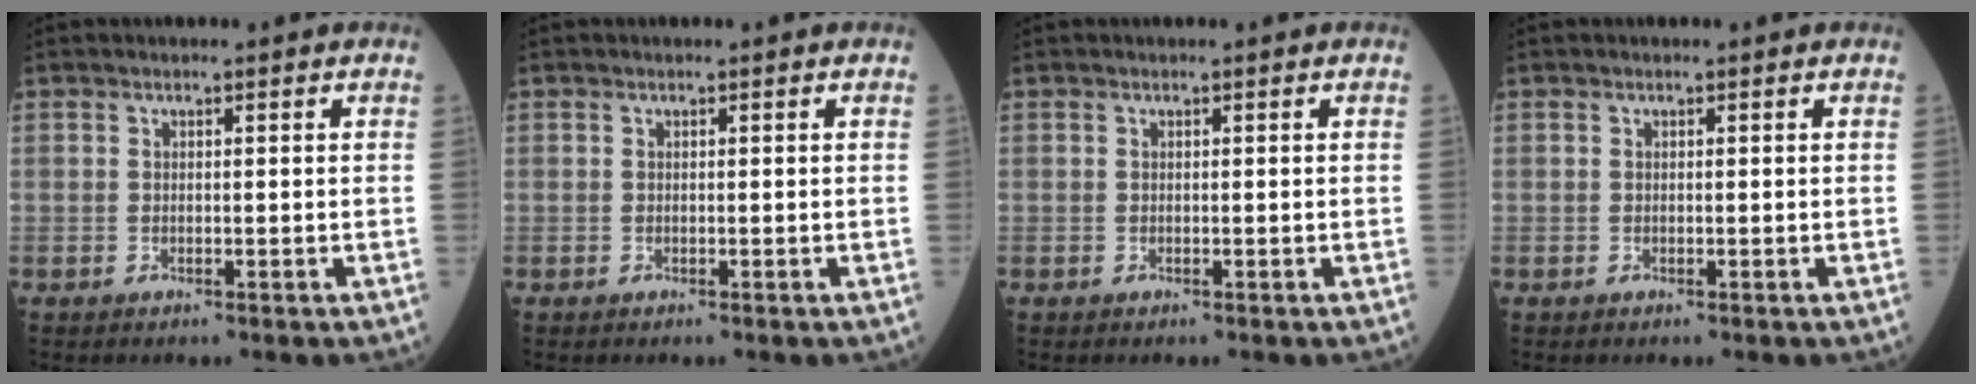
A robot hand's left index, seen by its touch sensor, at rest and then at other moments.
{"total": 0.0}
{"total": 0.0}
{"total": 0.0}